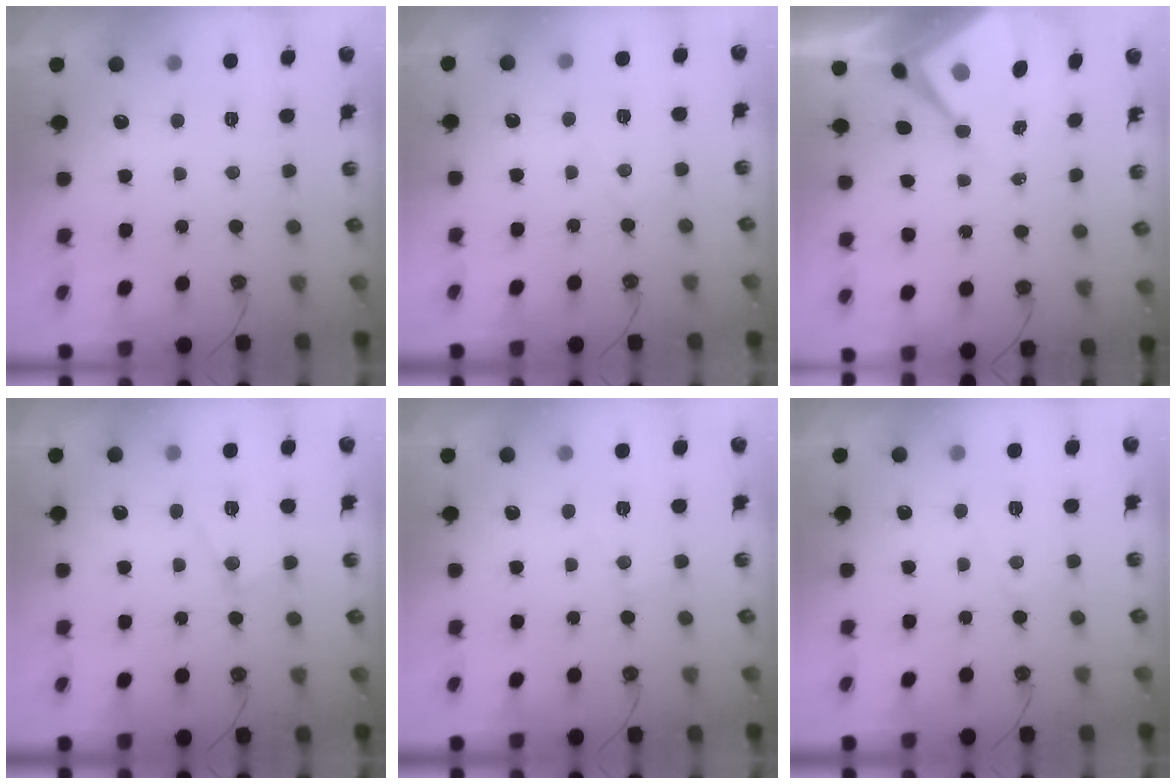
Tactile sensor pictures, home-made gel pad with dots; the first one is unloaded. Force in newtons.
{"total": 4.2, "press": 4.2, "slide": 0.7}
{"total": 9.5, "press": 9.4, "slide": 1.0}
{"total": 12.0, "press": 12.0, "slide": 0.9}
{"total": 4.4, "press": 4.3, "slide": 0.6}
{"total": 5.0, "press": 5.0, "slide": 0.7}